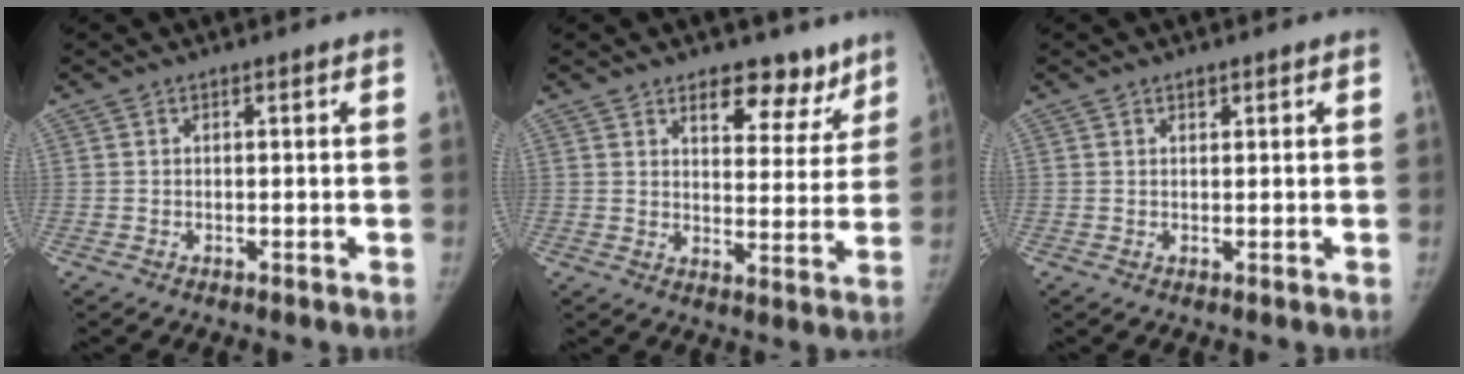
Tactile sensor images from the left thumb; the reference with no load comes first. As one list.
[{"total": 9.9, "force": [7.2, 5.2, 4.4], "torque": [-0.007, -0.043, 0.102]}, {"total": 0.8, "force": [0.6, 0.5, 0.3], "torque": [0.000, -0.004, 0.008]}]